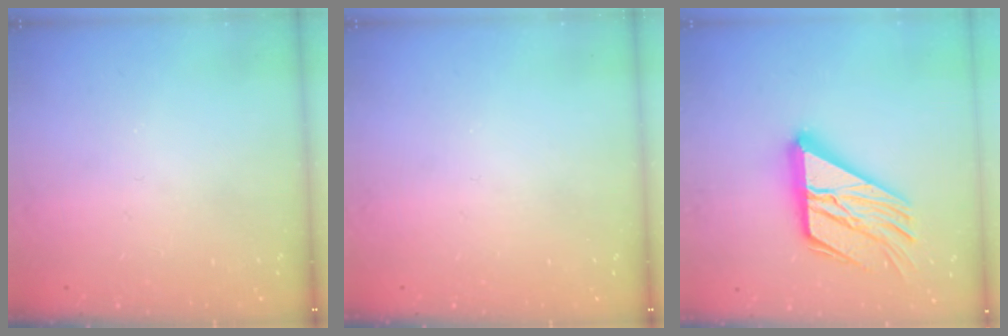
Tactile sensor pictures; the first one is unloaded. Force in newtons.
{"total": 0.0}
{"total": 21.7, "press": 21.6, "slide": 2.2}